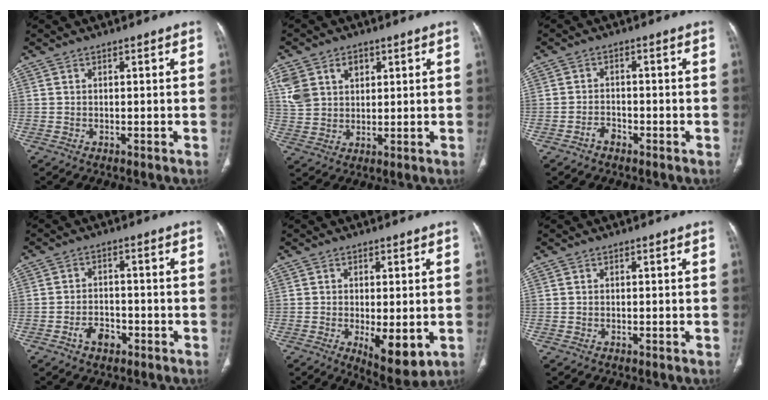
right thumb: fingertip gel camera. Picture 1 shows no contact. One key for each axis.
{"total": 8.8, "fx": 3.5, "fy": 6.6, "fz": 4.6, "tx": -0.074, "ty": -0.003, "tz": 0.076}
{"total": 2.3, "fx": -1.6, "fy": 1.3, "fz": 0.9, "tx": -0.016, "ty": 0.015, "tz": -0.028}
{"total": 4.6, "fx": -2.4, "fy": 2.9, "fz": 2.6, "tx": -0.033, "ty": 0.022, "tz": -0.039}
{"total": 8.6, "fx": -1.9, "fy": 3.3, "fz": 7.7, "tx": -0.107, "ty": -0.023, "tz": -0.021}
{"total": 0.0}